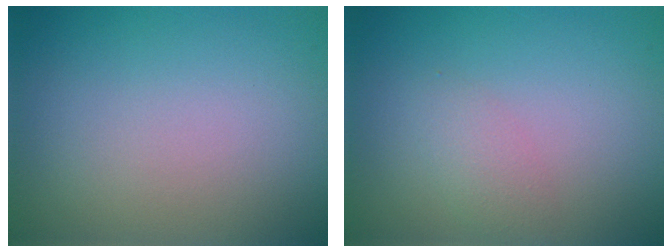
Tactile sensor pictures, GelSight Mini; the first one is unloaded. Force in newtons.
{"total": 1.5, "press": 1.5, "slide": 0.1}